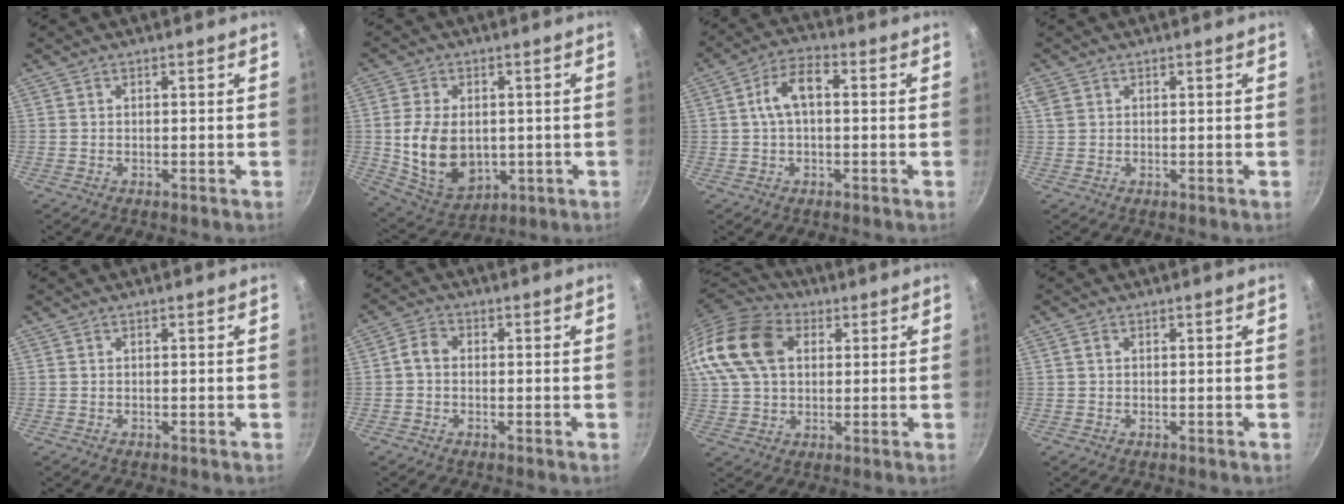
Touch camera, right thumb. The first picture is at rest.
{"total": 13.5, "force": [-0.2, 9.6, 9.6], "torque": [-0.157, -0.014, 0.018]}
{"total": 7.1, "force": [0.5, 3.8, 6.0], "torque": [-0.108, 0.026, 0.003]}
{"total": 2.4, "force": [1.1, 1.7, 1.2], "torque": [-0.023, 0.004, 0.026]}
{"total": 0.0}
{"total": 2.9, "force": [-0.3, 2.3, 1.8], "torque": [-0.037, 0.013, -0.015]}
{"total": 18.9, "force": [5.5, 13.4, 12.1], "torque": [-0.243, 0.018, 0.090]}
{"total": 0.9, "force": [0.3, 0.7, 0.5], "torque": [-0.010, 0.003, 0.004]}